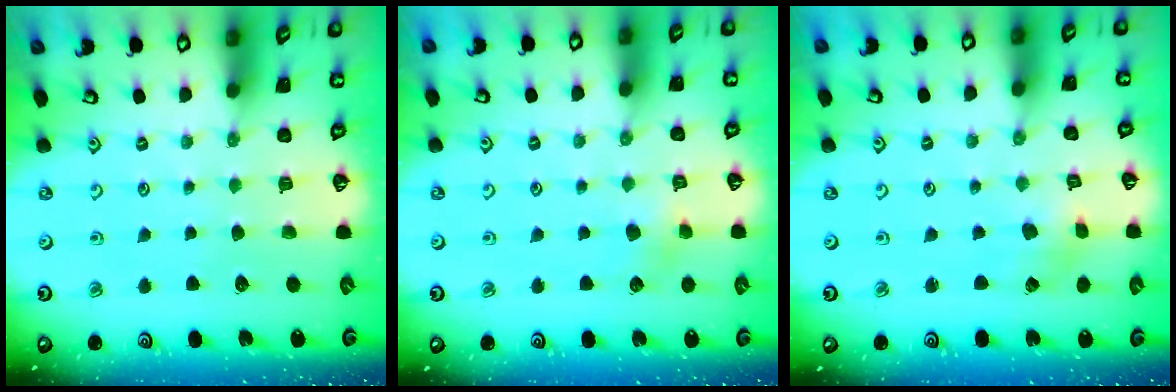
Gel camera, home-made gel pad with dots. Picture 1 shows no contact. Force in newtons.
{"total": 3.6, "press": 3.6, "slide": 0.4}
{"total": 2.7, "press": 2.6, "slide": 0.3}